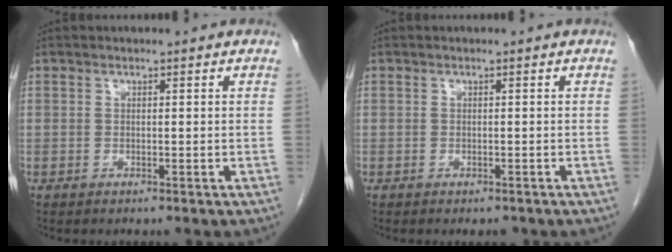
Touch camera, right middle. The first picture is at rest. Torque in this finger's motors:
{"motor_torque": [0.02, 0.01, 0.00, 0.00]}